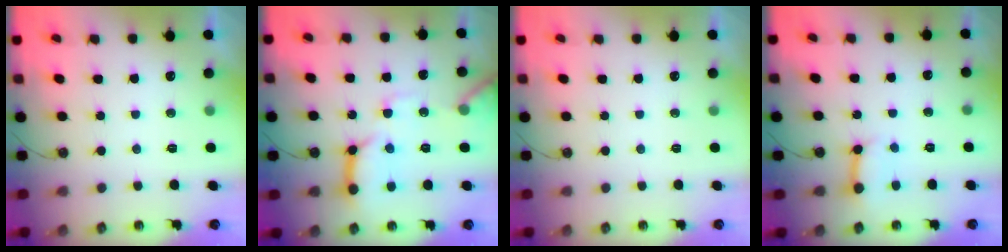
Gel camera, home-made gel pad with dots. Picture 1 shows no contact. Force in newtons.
{"total": 16.1, "press": 16.0, "slide": 1.8}
{"total": 0.0}
{"total": 7.3, "press": 7.2, "slide": 0.8}